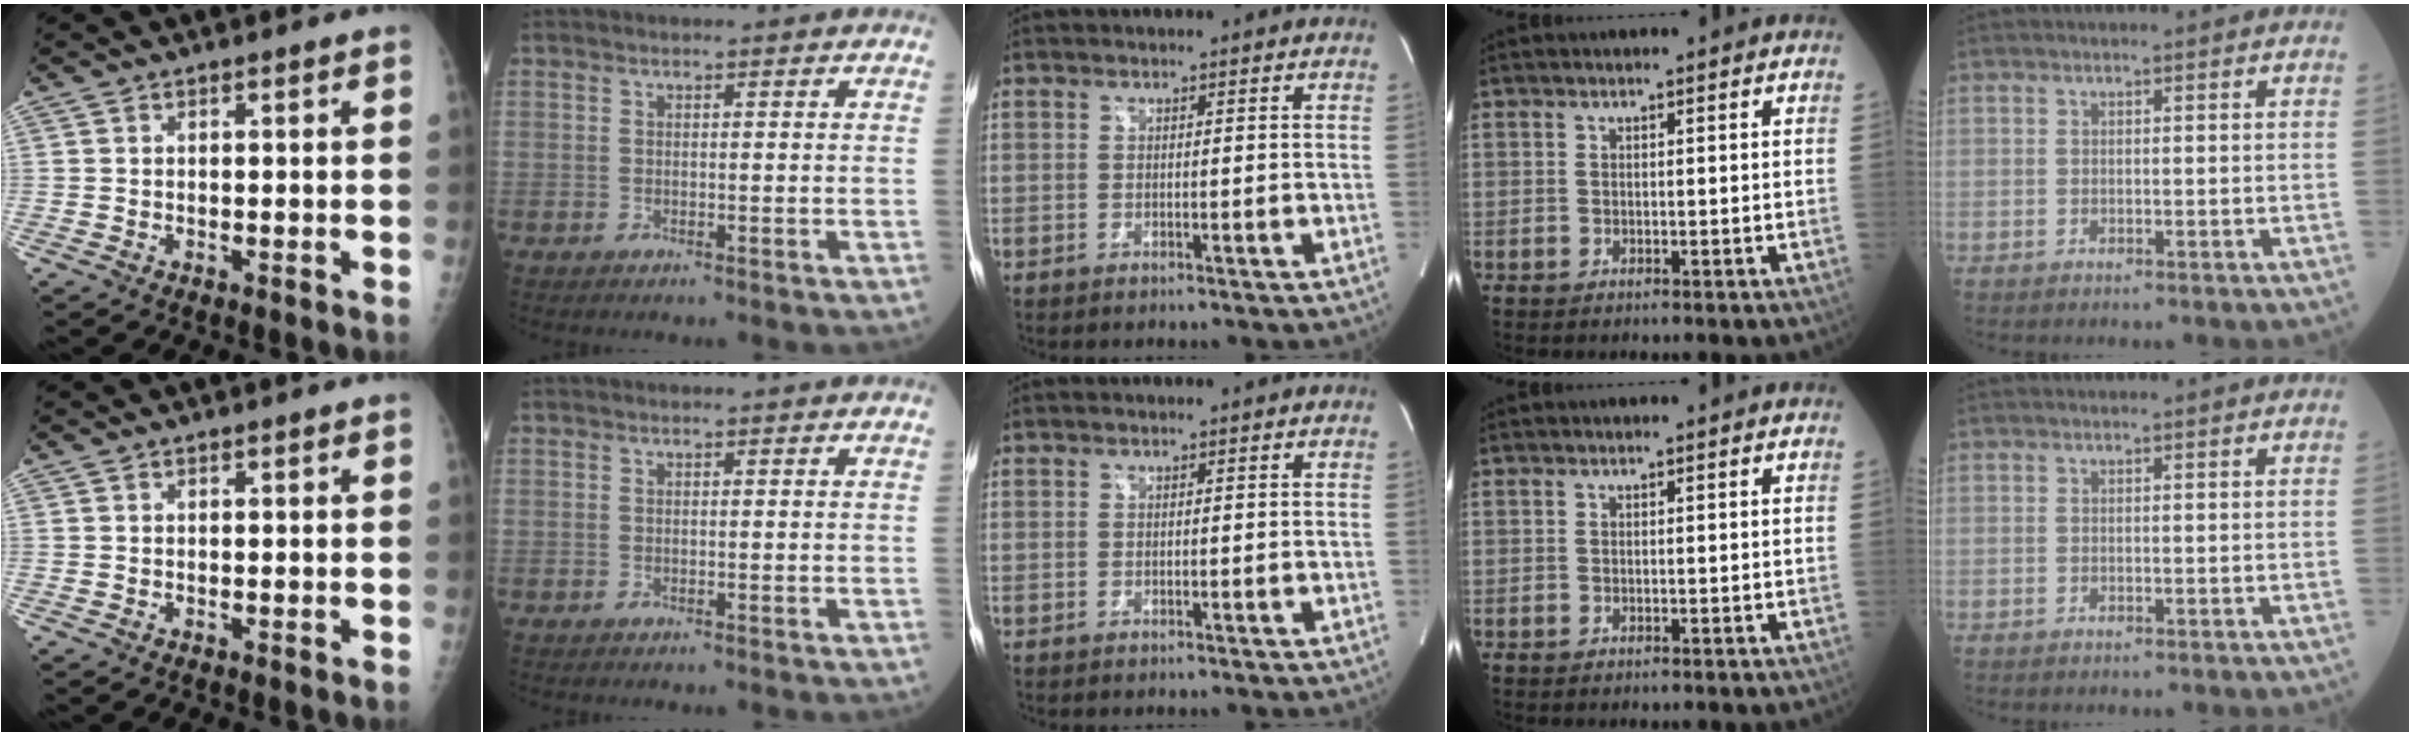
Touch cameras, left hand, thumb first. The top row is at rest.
{}